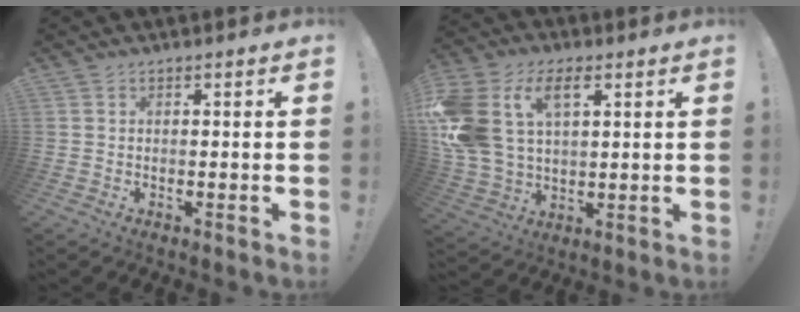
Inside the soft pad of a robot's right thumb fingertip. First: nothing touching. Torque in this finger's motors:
{"motor_torque": [1.64, 1.79, 1.61, 0.10, 0.35]}